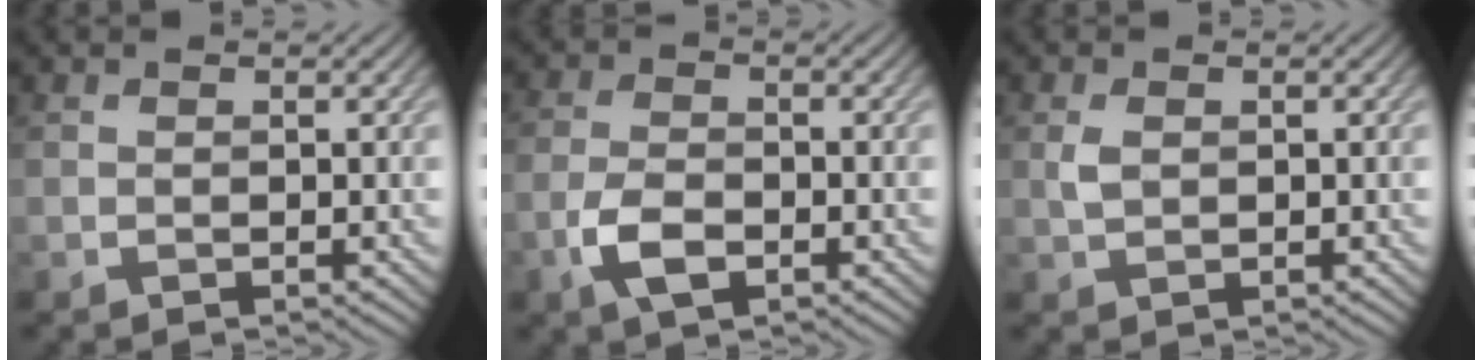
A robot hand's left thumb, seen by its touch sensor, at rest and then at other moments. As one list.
[{"total": 4.7, "force": [-2.4, 2.3, 3.3], "torque": [-0.077, -0.003, -0.056]}, {"total": 1.7, "force": [0.2, 1.0, 1.3], "torque": [-0.033, 0.001, 0.005]}]